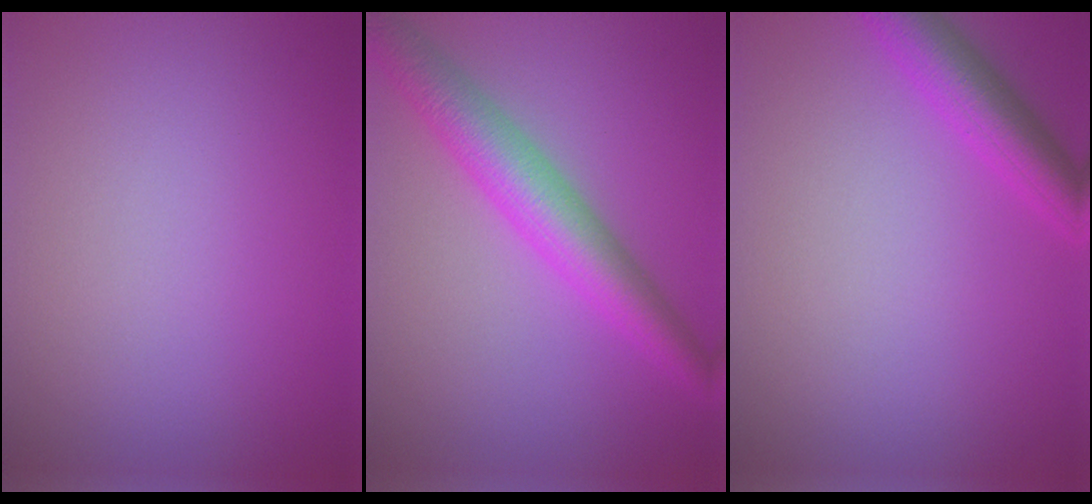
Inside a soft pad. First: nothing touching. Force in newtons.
{"total": 6.1, "press": 6.1, "slide": 0.2}
{"total": 4.0, "press": 4.0, "slide": 0.1}